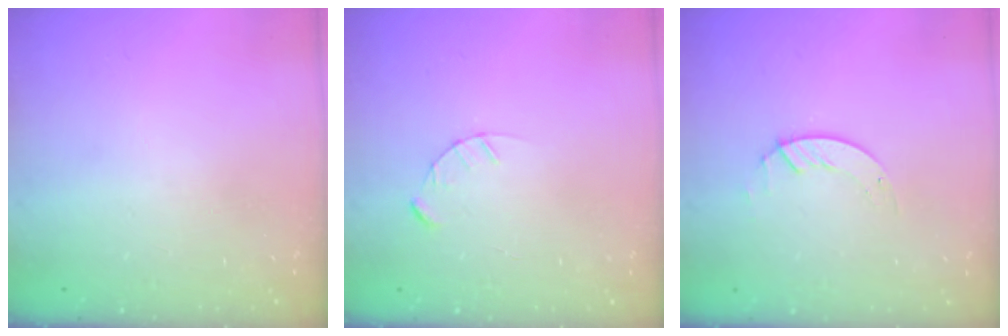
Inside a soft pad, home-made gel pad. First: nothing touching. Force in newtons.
{"total": 2.4, "press": 2.4, "slide": 0.3}
{"total": 1.3, "press": 1.3, "slide": 0.2}